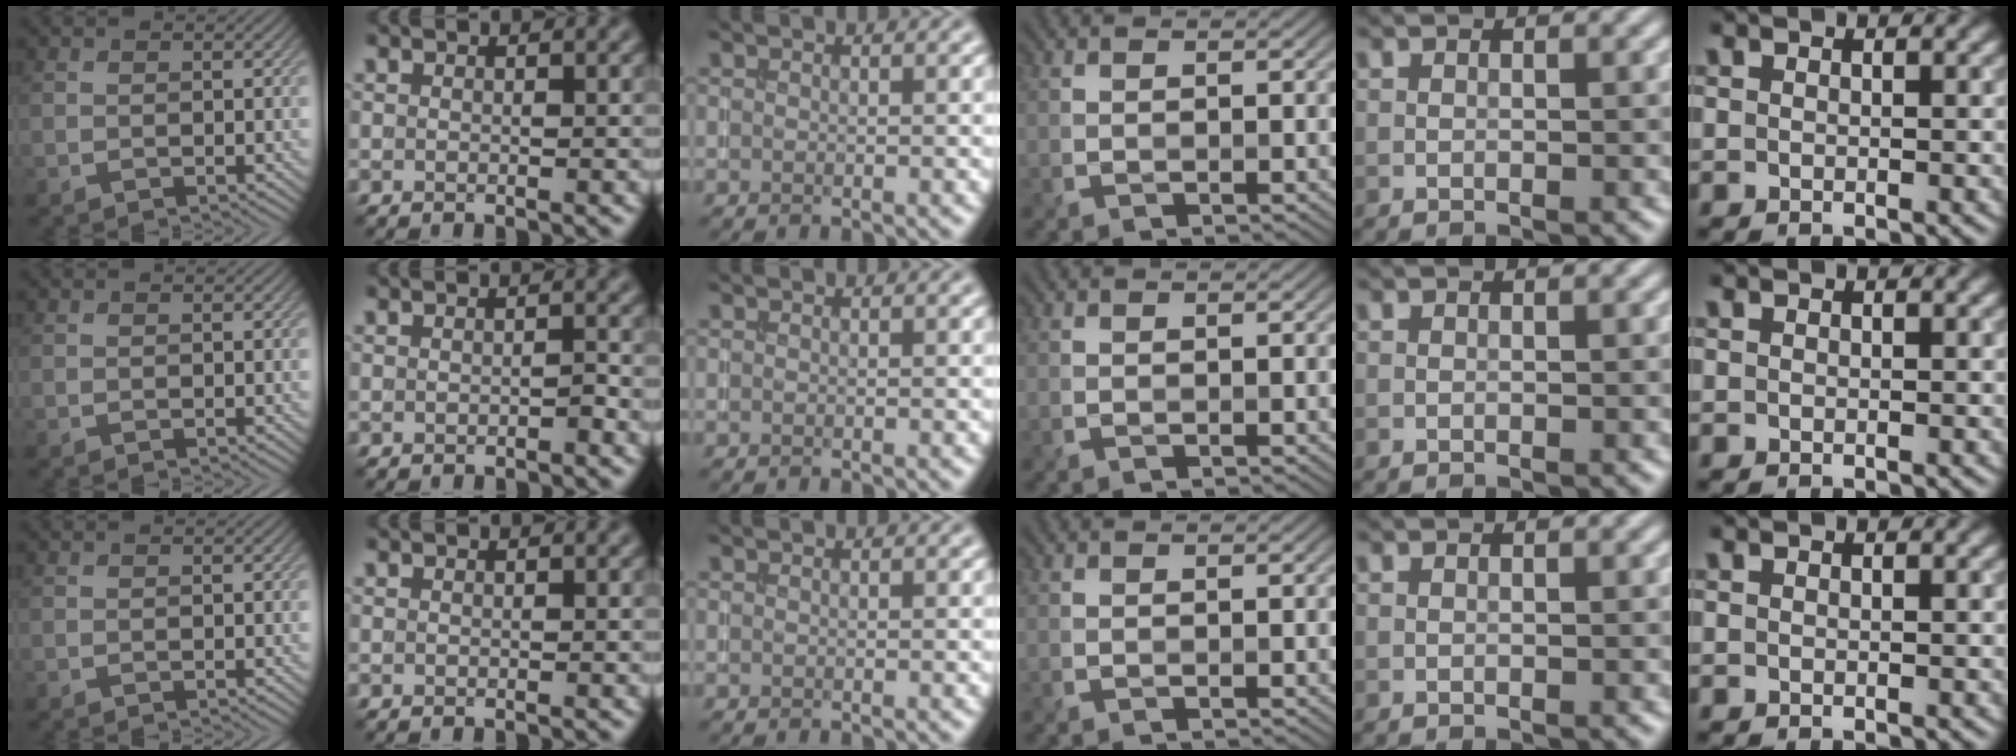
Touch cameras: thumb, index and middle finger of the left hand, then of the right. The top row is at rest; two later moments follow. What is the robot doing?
{"motion": "extract", "object": "drawer"}